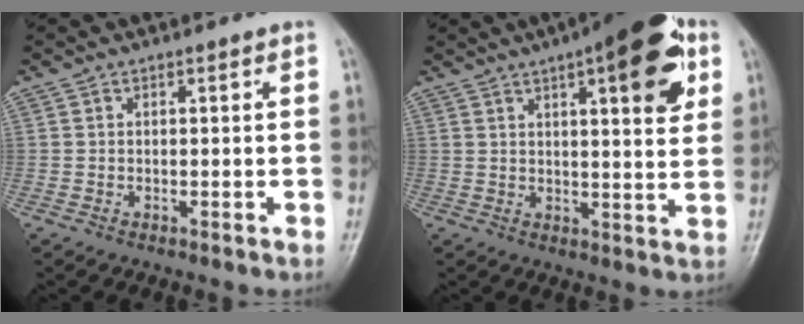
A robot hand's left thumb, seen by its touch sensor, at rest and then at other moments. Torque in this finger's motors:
{"motor_torque": [2.63, 2.37, 1.39, -1.02, 0.08]}